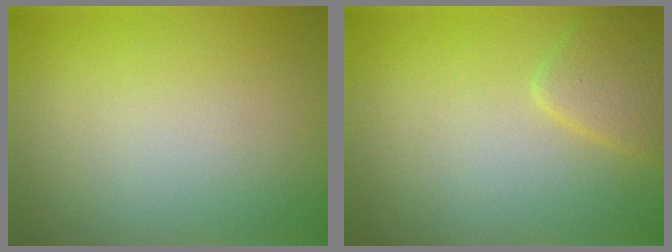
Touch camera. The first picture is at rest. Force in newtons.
{"total": 2.6, "press": 2.6, "slide": 0.1}